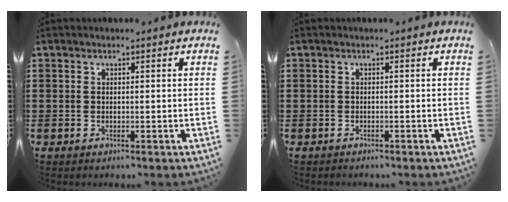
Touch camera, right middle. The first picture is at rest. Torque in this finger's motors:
{"motor_torque": [-0.77, 0.71, -0.07, -0.08]}